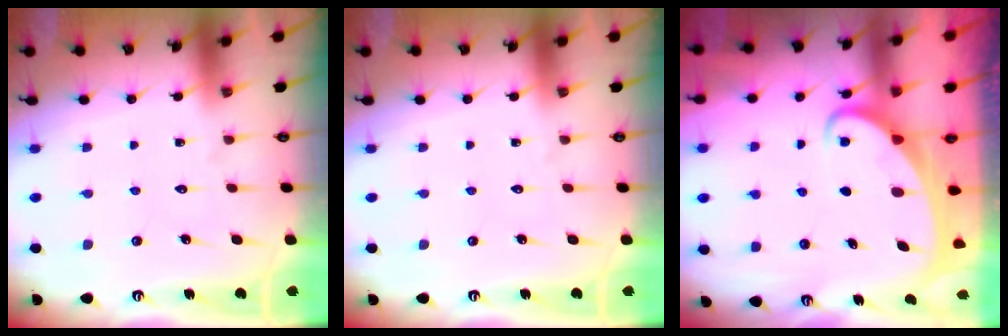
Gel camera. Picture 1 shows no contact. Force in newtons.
{"total": 0.0}
{"total": 2.7, "press": 2.7, "slide": 0.4}